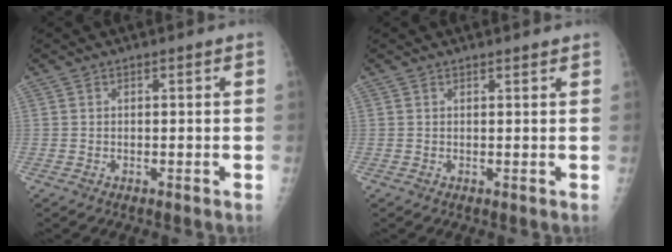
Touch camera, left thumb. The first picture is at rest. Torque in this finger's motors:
{"motor_torque": [0.01, 0.19, -0.34, -0.14, 0.02]}